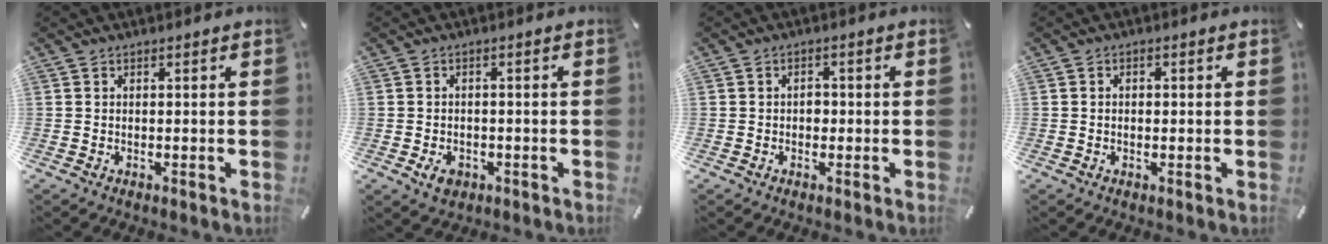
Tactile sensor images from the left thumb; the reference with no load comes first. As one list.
[{"total": 3.5, "force": [-1.6, 2.6, 1.8], "torque": [-0.035, 0.008, -0.030]}, {"total": 2.1, "force": [-0.3, 1.7, 1.2], "torque": [-0.016, 0.005, -0.011]}, {"total": 1.2, "force": [-0.2, 0.9, 0.8], "torque": [-0.016, 0.004, -0.005]}]